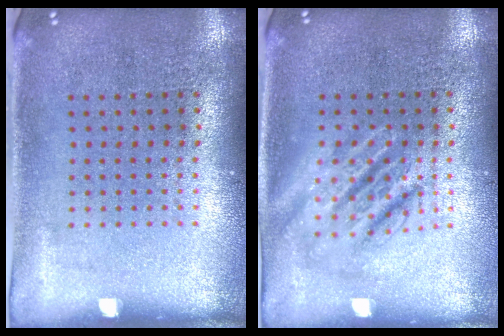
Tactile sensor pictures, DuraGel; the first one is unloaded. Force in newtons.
{"total": 2.6, "press": 2.6, "slide": 0.3}